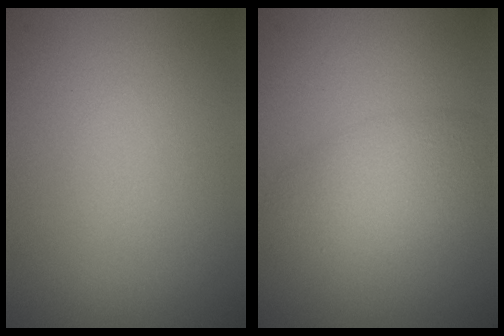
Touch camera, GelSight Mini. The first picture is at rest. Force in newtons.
{"total": 3.8, "press": 3.8, "slide": 0.1}